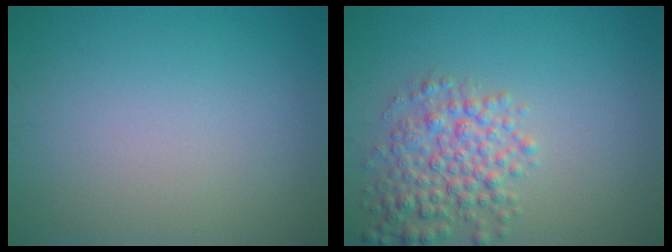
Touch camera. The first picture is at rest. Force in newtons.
{"total": 4.5, "press": 4.5, "slide": 0.1}